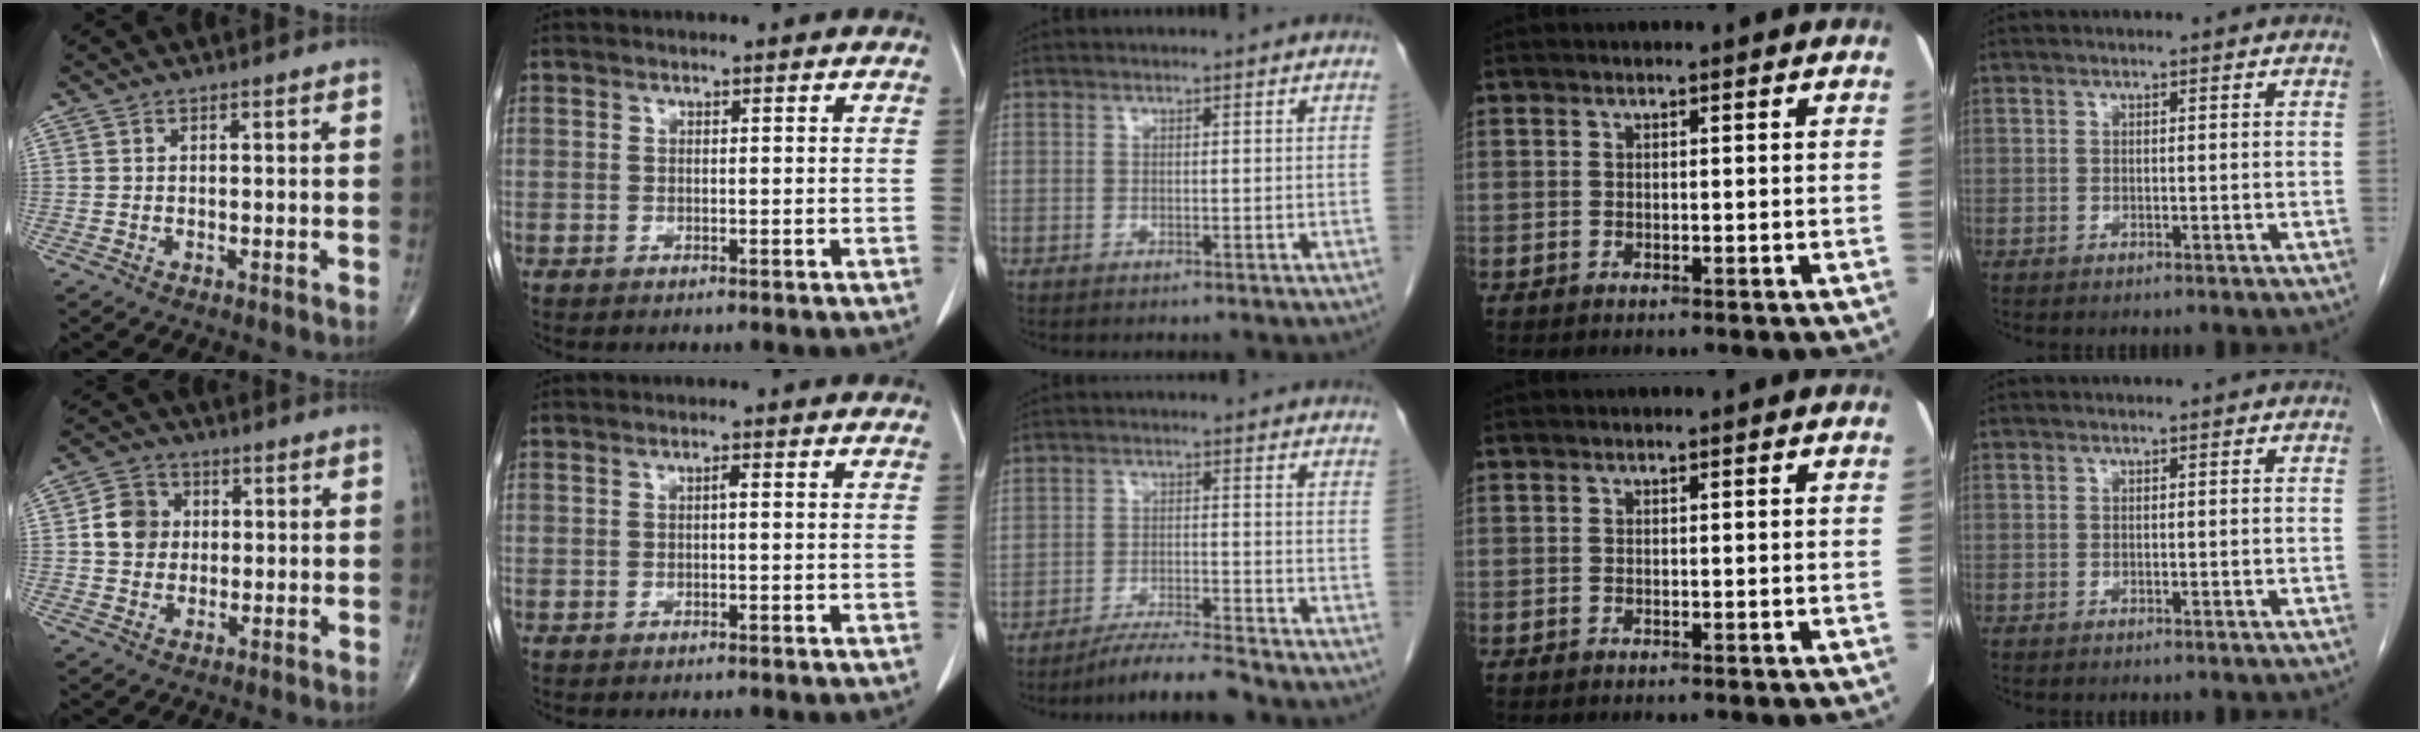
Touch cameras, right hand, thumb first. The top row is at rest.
{"thumb": {"total": 6.8, "force": [0.7, 6.0, 3.2], "torque": [-0.037, 0.007, 0.005]}, "index": {"total": 0.7, "force": [0.0, 0.1, 0.7], "torque": [-0.011, 0.002, 0.000]}, "middle": {"total": 5.9, "force": [-5.4, -0.7, 2.0], "torque": [-0.028, -0.015, -0.098]}}